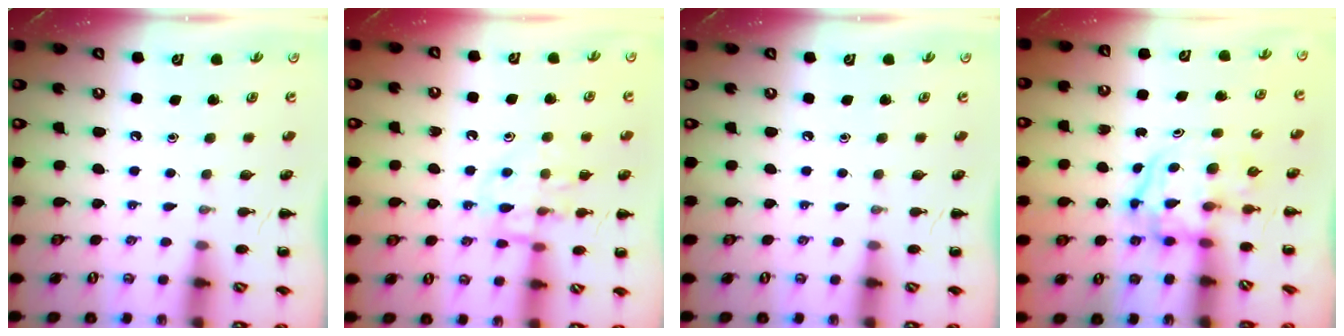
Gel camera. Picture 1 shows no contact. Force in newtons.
{"total": 12.0, "press": 12.0, "slide": 1.0}
{"total": 0.0}
{"total": 3.8, "press": 3.7, "slide": 0.5}